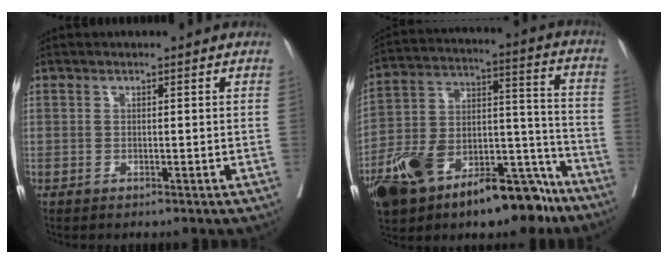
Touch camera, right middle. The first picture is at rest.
{"total": 23.1, "force": [-15.7, 8.8, 14.5], "torque": [-0.229, 0.027, -0.260]}